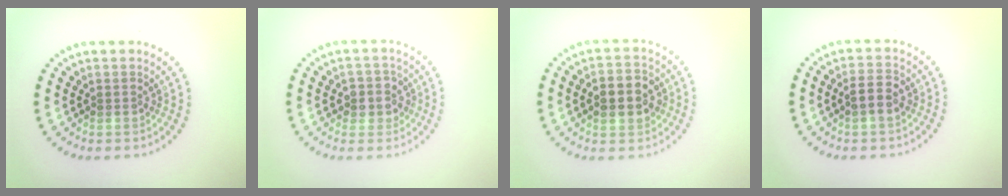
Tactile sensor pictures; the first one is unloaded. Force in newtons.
{"total": 2.5, "press": 2.2, "slide": 1.2}
{"total": 5.0, "press": 5.0, "slide": 0.3}
{"total": 2.5, "press": 2.4, "slide": 0.4}